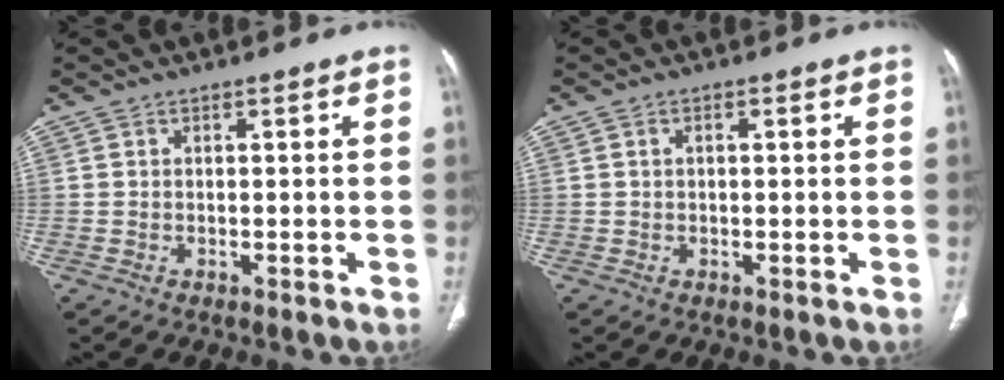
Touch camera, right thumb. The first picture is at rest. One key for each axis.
{"total": 0.9, "fx": 0.2, "fy": 0.5, "fz": 0.7, "tx": -0.014, "ty": 0.005, "tz": 0.004}